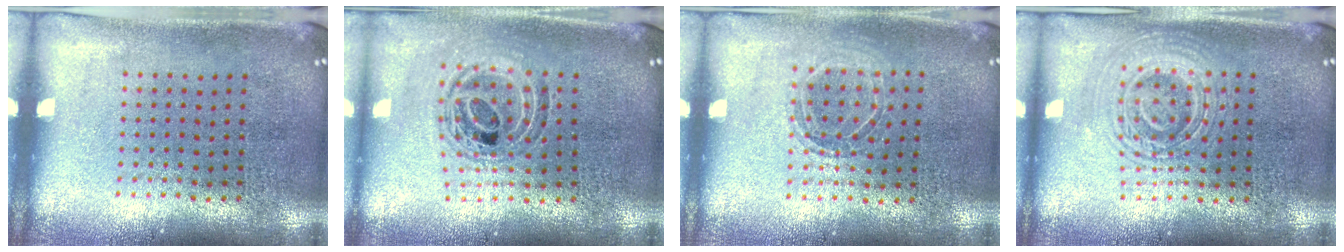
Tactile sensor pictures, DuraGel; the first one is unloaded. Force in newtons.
{"total": 0.9, "press": 0.9, "slide": 0.3}
{"total": 1.2, "press": 1.1, "slide": 0.4}
{"total": 2.6, "press": 2.5, "slide": 0.5}